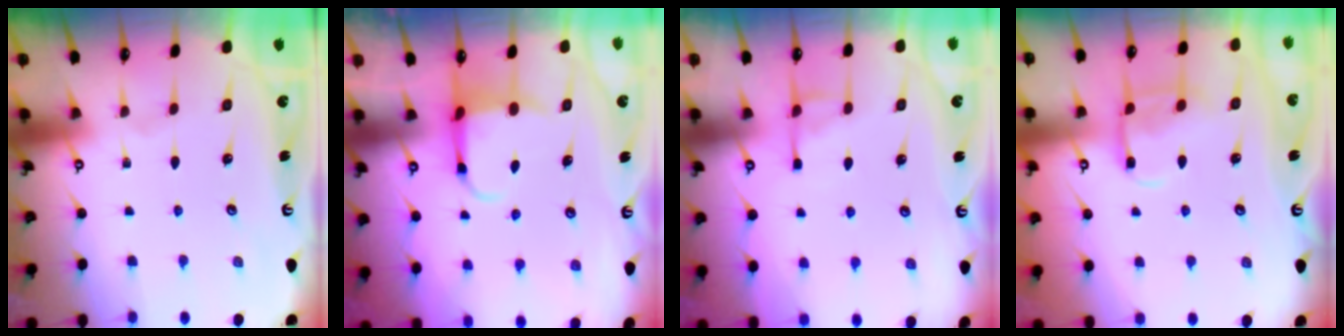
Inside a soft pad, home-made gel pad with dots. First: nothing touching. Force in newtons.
{"total": 3.9, "press": 3.7, "slide": 1.1}
{"total": 5.1, "press": 5.1, "slide": 0.5}
{"total": 9.9, "press": 9.8, "slide": 1.1}